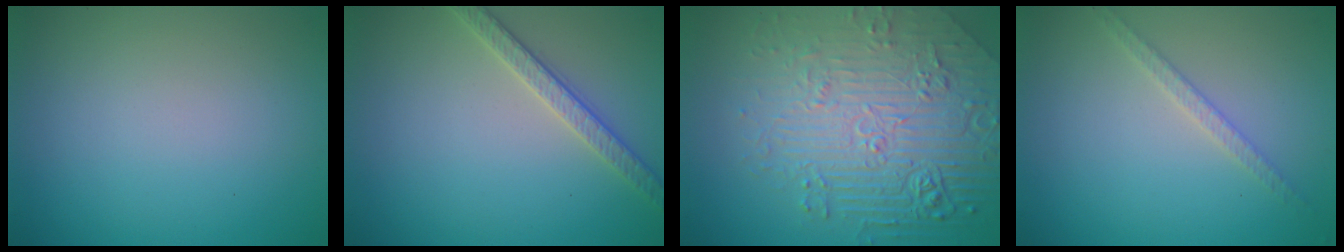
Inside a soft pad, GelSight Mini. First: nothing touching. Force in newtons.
{"total": 2.6, "press": 2.6, "slide": 0.5}
{"total": 9.0, "press": 6.2, "slide": 6.5}
{"total": 1.7, "press": 1.7, "slide": 0.2}